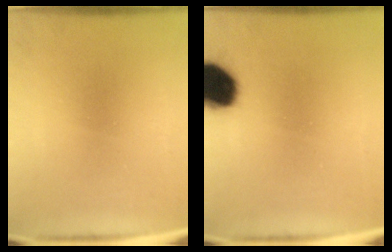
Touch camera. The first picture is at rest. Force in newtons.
{"total": 14.9}